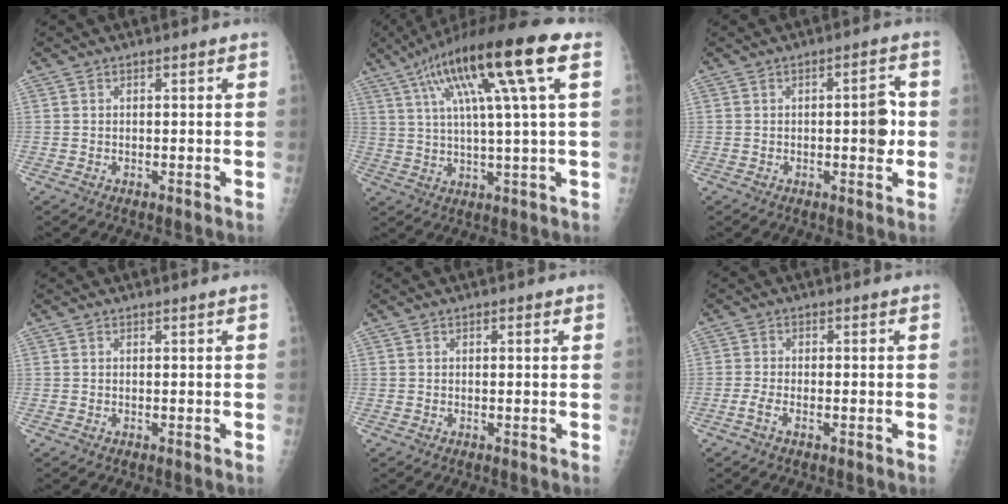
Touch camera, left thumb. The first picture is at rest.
{"total": 19.0, "force": [7.6, 1.9, 17.3], "torque": [-0.300, 0.015, 0.122]}
{"total": 5.6, "force": [-0.3, 2.2, 5.2], "torque": [-0.056, 0.005, -0.007]}
{"total": 0.0}
{"total": 1.0, "force": [0.5, 0.3, 0.8], "torque": [-0.011, 0.001, 0.005]}
{"total": 2.0, "force": [-1.0, 0.6, 1.7], "torque": [-0.044, 0.003, -0.023]}